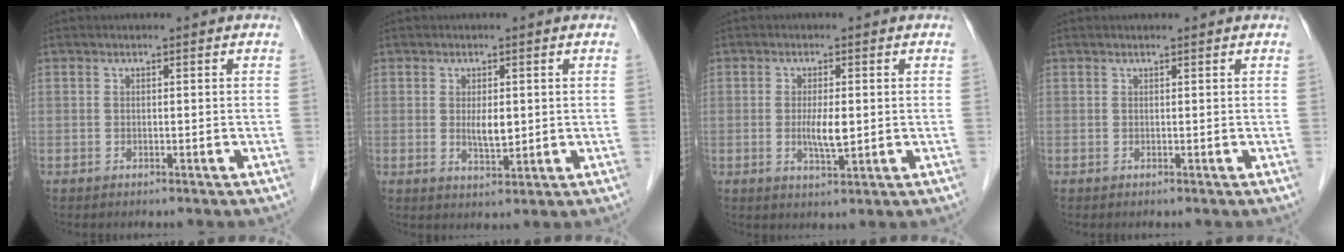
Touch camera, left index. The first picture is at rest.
{"total": 3.2, "force": [0.3, 1.2, 3.0], "torque": [-0.054, -0.009, 0.008]}
{"total": 3.8, "force": [-0.2, 0.9, 3.7], "torque": [-0.072, -0.008, -0.002]}
{"total": 0.7, "force": [0.7, 0.0, 0.2], "torque": [-0.008, 0.009, 0.012]}